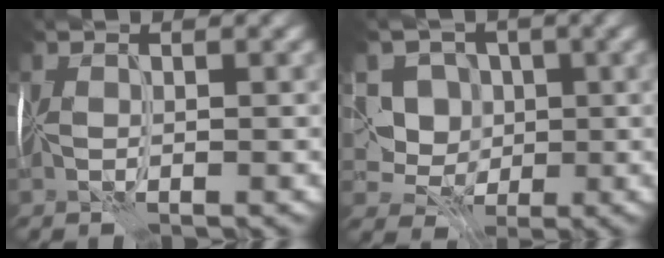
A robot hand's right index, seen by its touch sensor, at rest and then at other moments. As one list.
[{"total": 4.6, "force": [1.1, 4.3, 1.3], "torque": [-0.022, 0.014, 0.008]}]